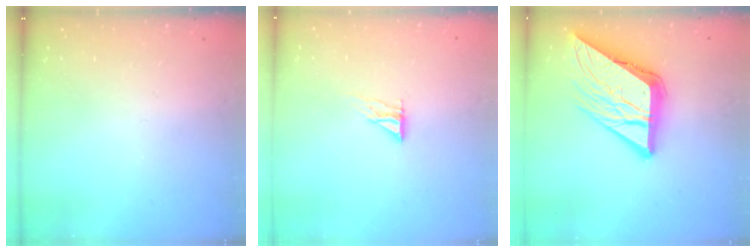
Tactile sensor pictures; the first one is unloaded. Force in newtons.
{"total": 6.3, "press": 6.3, "slide": 0.6}
{"total": 16.6, "press": 16.5, "slide": 1.7}